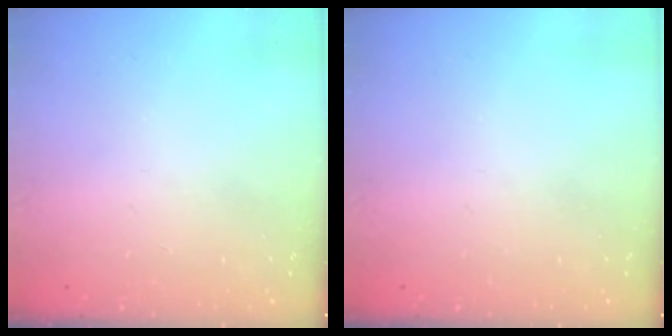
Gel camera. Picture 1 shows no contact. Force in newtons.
{"total": 0.0}